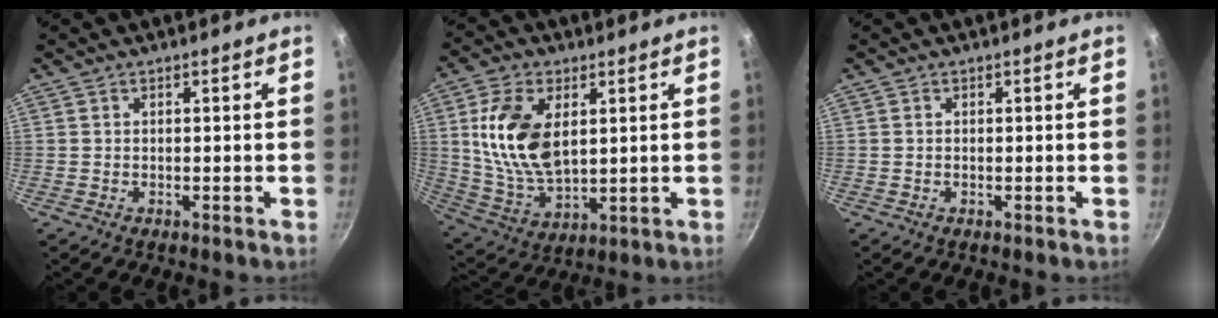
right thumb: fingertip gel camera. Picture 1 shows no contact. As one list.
[{"total": 14.9, "force": [3.5, 8.6, 11.7], "torque": [-0.211, -0.017, 0.076]}, {"total": 0.0}]